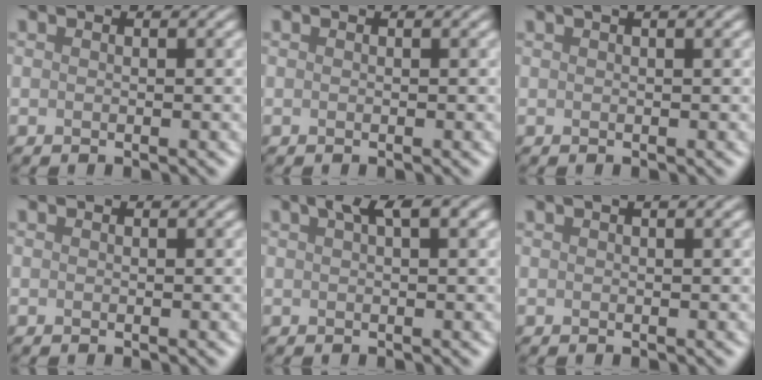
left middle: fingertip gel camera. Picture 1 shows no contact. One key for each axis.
{"total": 0.0}
{"total": 2.9, "fx": 1.7, "fy": 1.1, "fz": 2.2, "tx": -0.014, "ty": 0.007, "tz": 0.006}
{"total": 0.0}
{"total": 3.0, "fx": 1.7, "fy": 0.7, "fz": 2.4, "tx": -0.028, "ty": 0.008, "tz": 0.026}
{"total": 2.1, "fx": 1.2, "fy": 0.7, "fz": 1.6, "tx": -0.015, "ty": 0.003, "tz": 0.009}